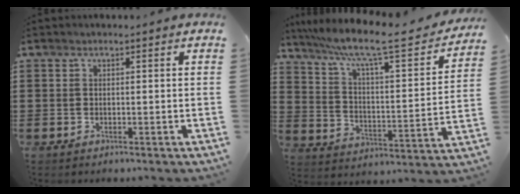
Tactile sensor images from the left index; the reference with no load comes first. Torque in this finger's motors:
{"motor_torque": [2.14, 0.00, 0.52, 0.17]}